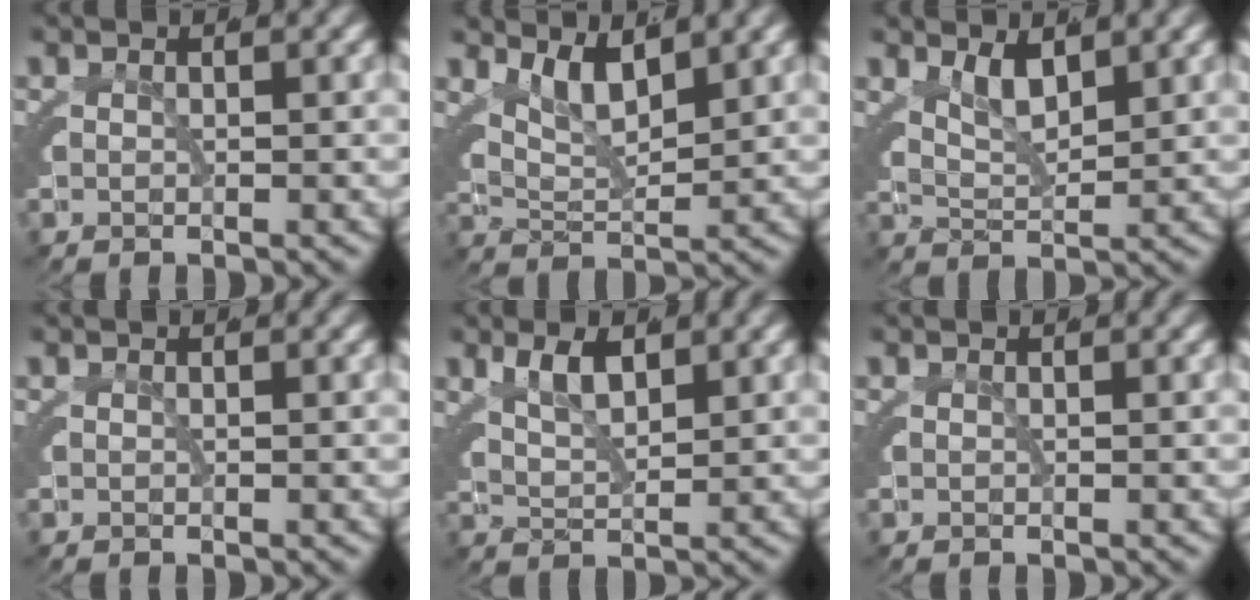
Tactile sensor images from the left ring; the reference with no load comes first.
{"total": 4.0, "force": [2.4, 1.7, 2.6], "torque": [-0.053, -0.001, 0.042]}
{"total": 2.7, "force": [1.8, 0.7, 1.9], "torque": [-0.036, -0.005, 0.034]}
{"total": 0.0}
{"total": 3.1, "force": [1.9, 0.8, 2.2], "torque": [-0.044, -0.002, 0.041]}
{"total": 0.0}